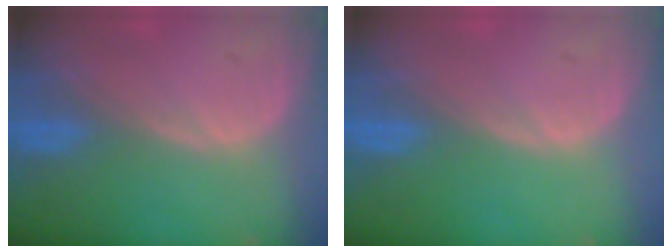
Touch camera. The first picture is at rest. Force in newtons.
{"total": 0.0}